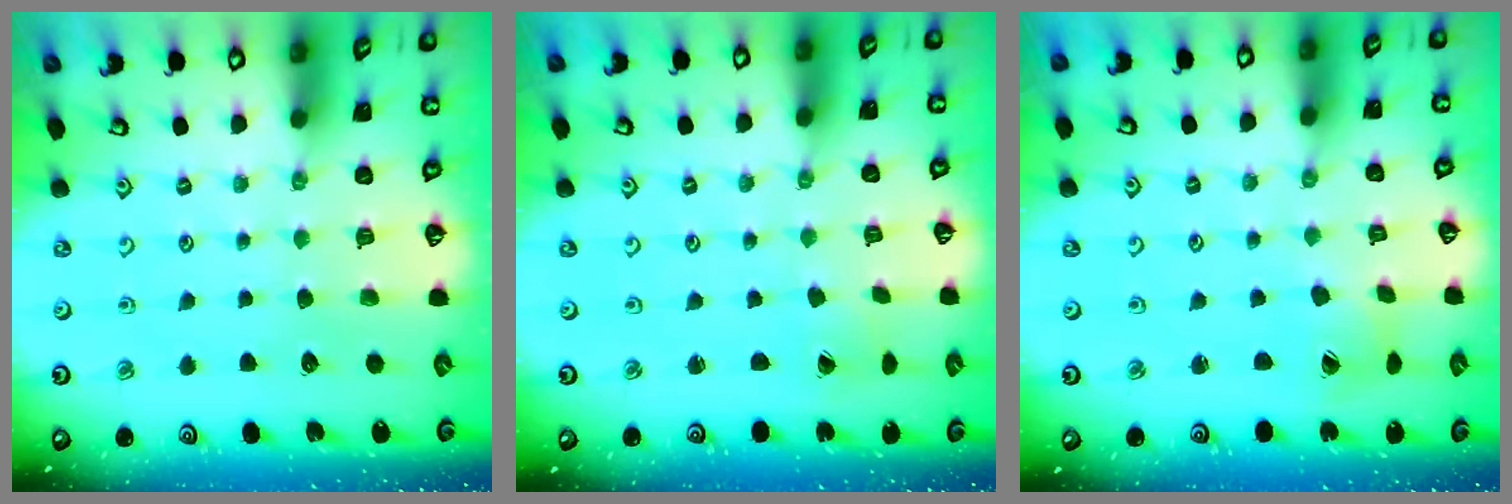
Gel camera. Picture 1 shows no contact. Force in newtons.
{"total": 0.8, "press": 0.8, "slide": 0.0}
{"total": 4.5, "press": 4.5, "slide": 0.5}